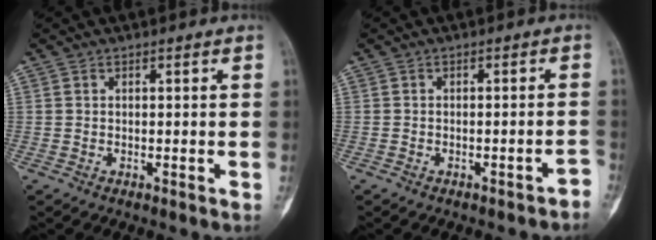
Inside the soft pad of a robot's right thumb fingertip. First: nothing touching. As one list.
[{"total": 2.0, "force": [-1.7, 0.9, 0.7], "torque": [0.000, 0.030, -0.019]}]